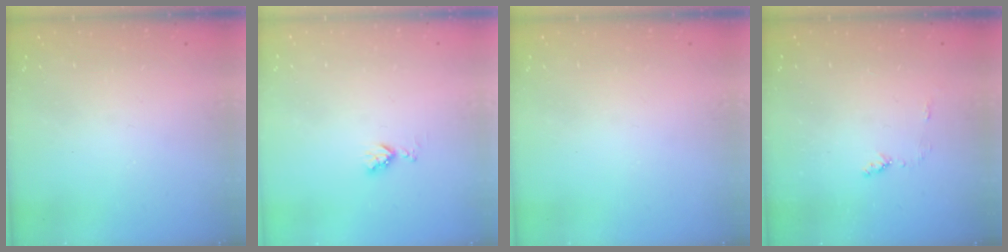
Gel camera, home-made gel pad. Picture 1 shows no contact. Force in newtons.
{"total": 3.7, "press": 3.7, "slide": 0.6}
{"total": 0.0}
{"total": 4.3, "press": 4.2, "slide": 0.5}